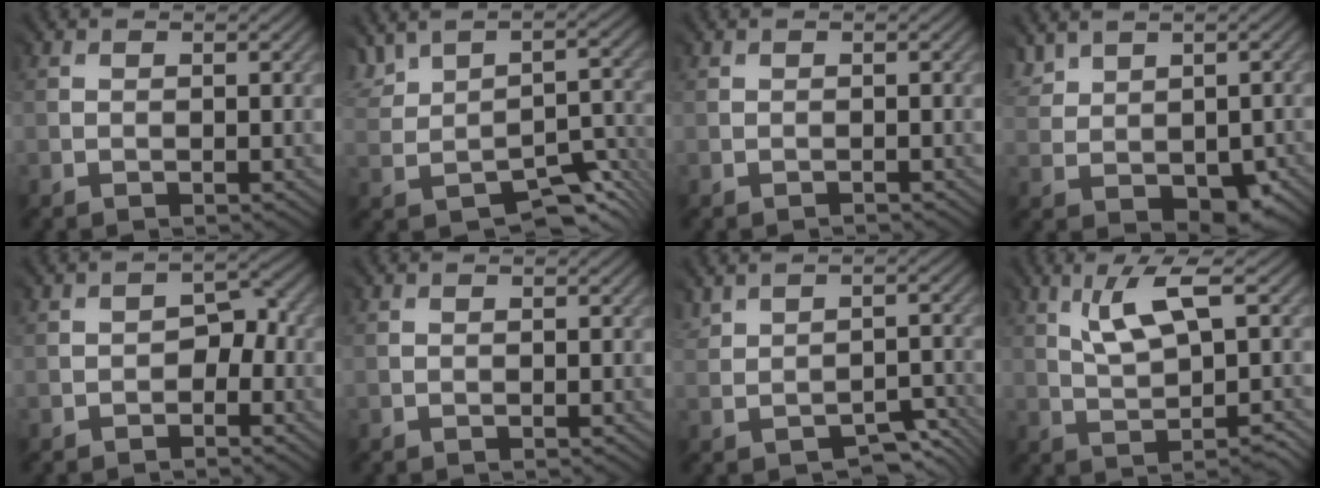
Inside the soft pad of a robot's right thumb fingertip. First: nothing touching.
{"total": 3.5, "force": [0.0, 2.8, 2.0], "torque": [-0.031, -0.008, 0.002]}
{"total": 0.9, "force": [-0.3, -0.5, -0.7], "torque": [0.014, 0.002, -0.007]}
{"total": 5.0, "force": [1.0, 4.0, 2.8], "torque": [-0.062, -0.011, 0.028]}
{"total": 2.5, "force": [-1.2, 1.9, 1.1], "torque": [-0.003, 0.001, -0.017]}
{"total": 0.0}
{"total": 2.3, "force": [-1.3, 1.8, 0.4], "torque": [0.001, -0.009, -0.014]}
{"total": 4.4, "force": [2.1, 0.8, 3.8], "torque": [-0.065, 0.012, 0.041]}